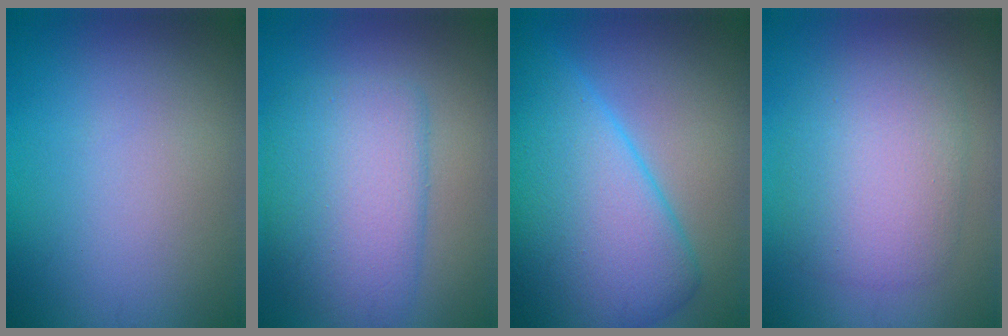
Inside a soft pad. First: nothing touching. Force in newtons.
{"total": 6.6, "press": 6.6, "slide": 0.4}
{"total": 12.0, "press": 12.0, "slide": 0.2}
{"total": 5.4, "press": 5.3, "slide": 0.2}